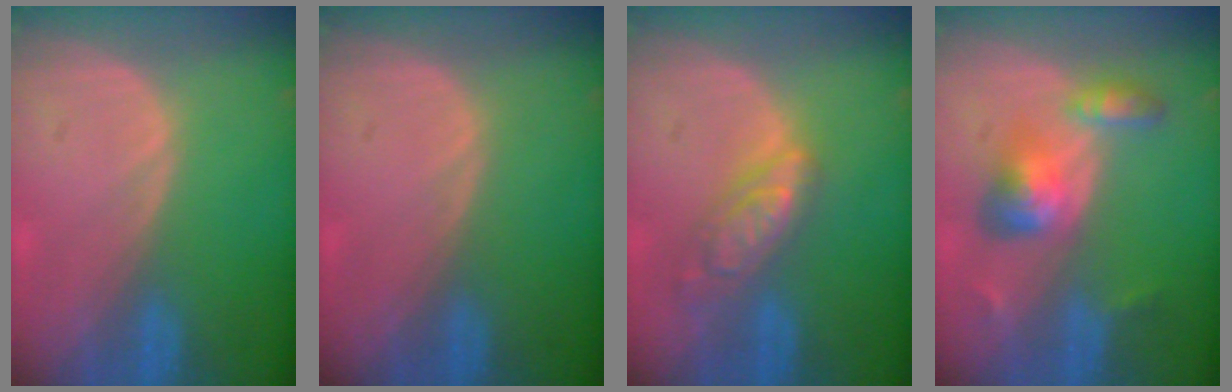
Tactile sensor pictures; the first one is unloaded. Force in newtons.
{"total": 0.0}
{"total": 6.2, "press": 5.4, "slide": 3.0}
{"total": 6.2, "press": 5.6, "slide": 2.7}